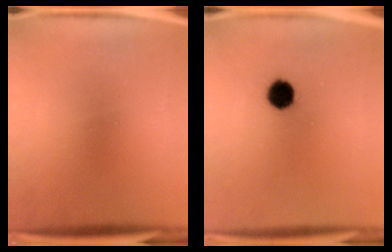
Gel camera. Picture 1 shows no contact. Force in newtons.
{"total": 5.4}